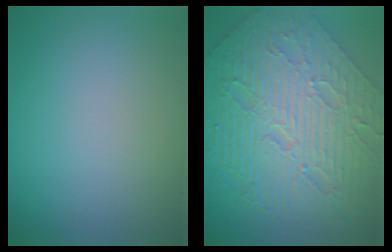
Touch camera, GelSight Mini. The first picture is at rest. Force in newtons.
{"total": 10.7, "press": 7.2, "slide": 8.0}